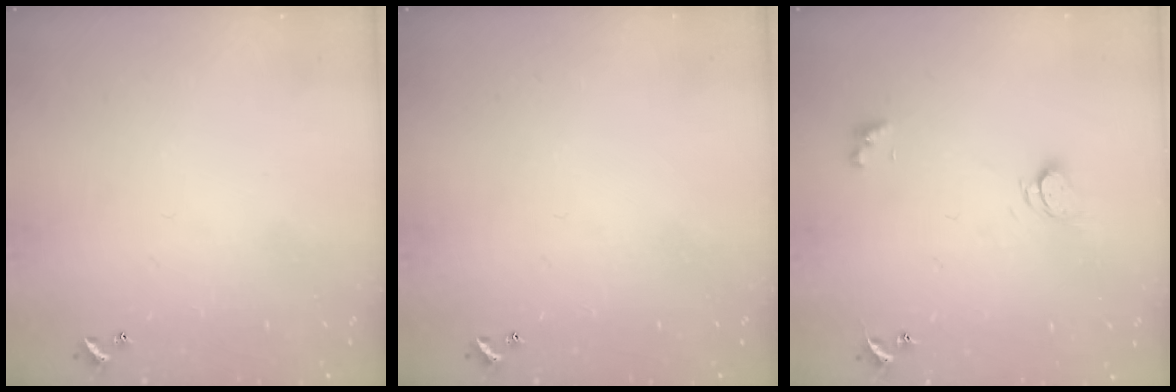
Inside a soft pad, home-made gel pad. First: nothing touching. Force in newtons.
{"total": 0.0}
{"total": 2.5, "press": 2.5, "slide": 0.4}